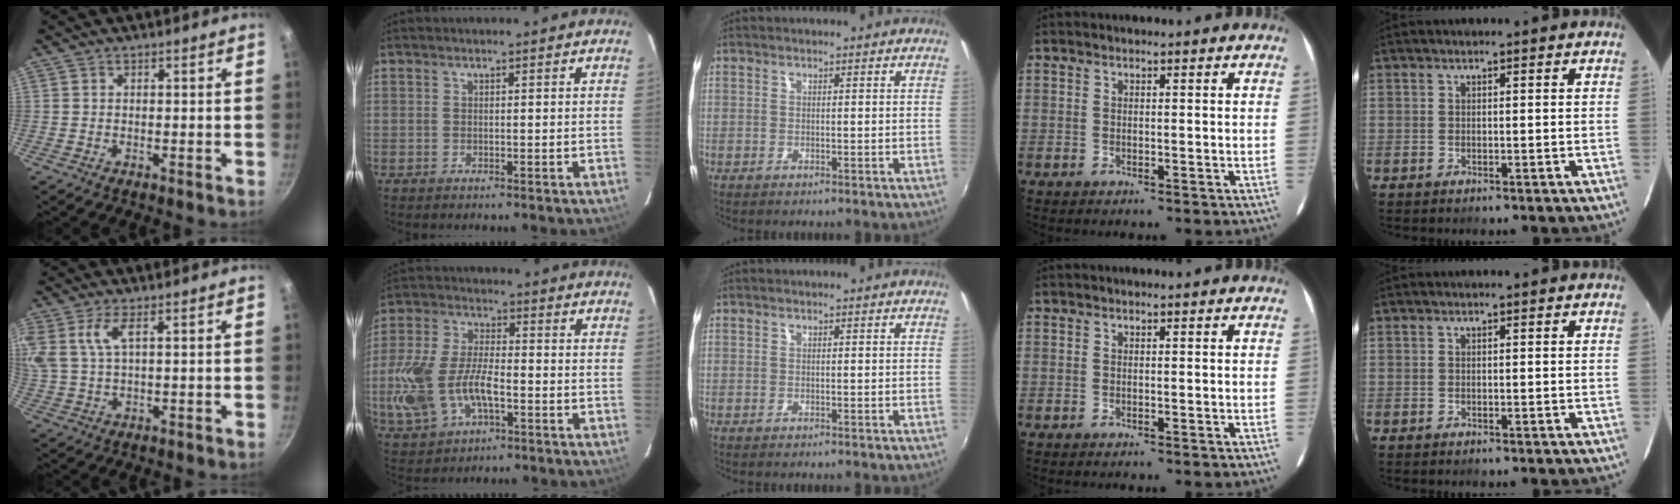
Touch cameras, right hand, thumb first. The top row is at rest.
{"thumb": {"total": 8.8, "force": [3.4, 4.0, 7.0], "torque": [-0.149, 0.008, 0.068]}, "index": {"total": 15.6, "force": [-4.3, 8.3, 12.5], "torque": [-0.287, -0.003, -0.073]}}